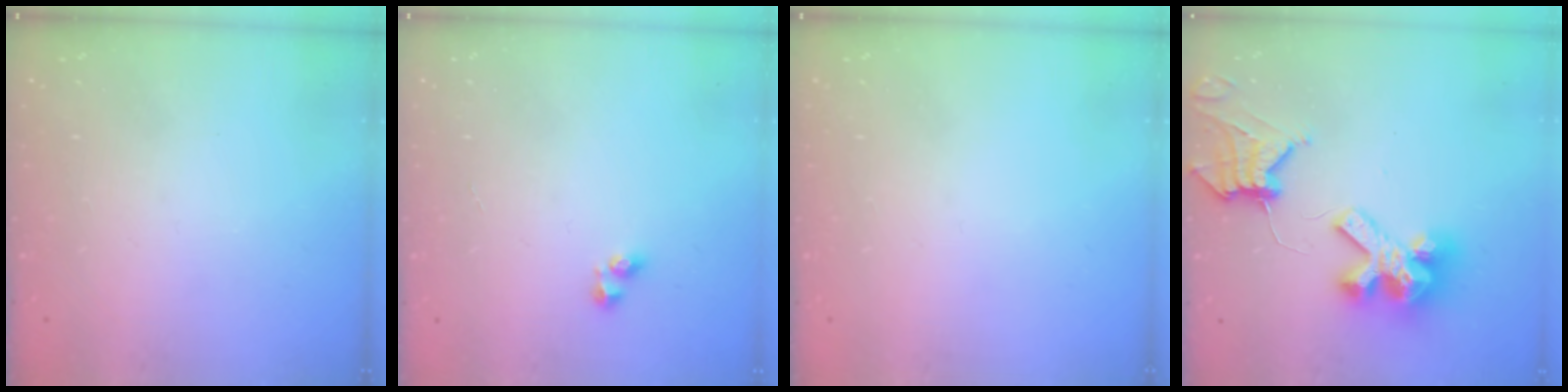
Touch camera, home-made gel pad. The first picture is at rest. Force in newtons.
{"total": 2.5, "press": 2.2, "slide": 1.3}
{"total": 0.0}
{"total": 12.2, "press": 12.1, "slide": 1.2}